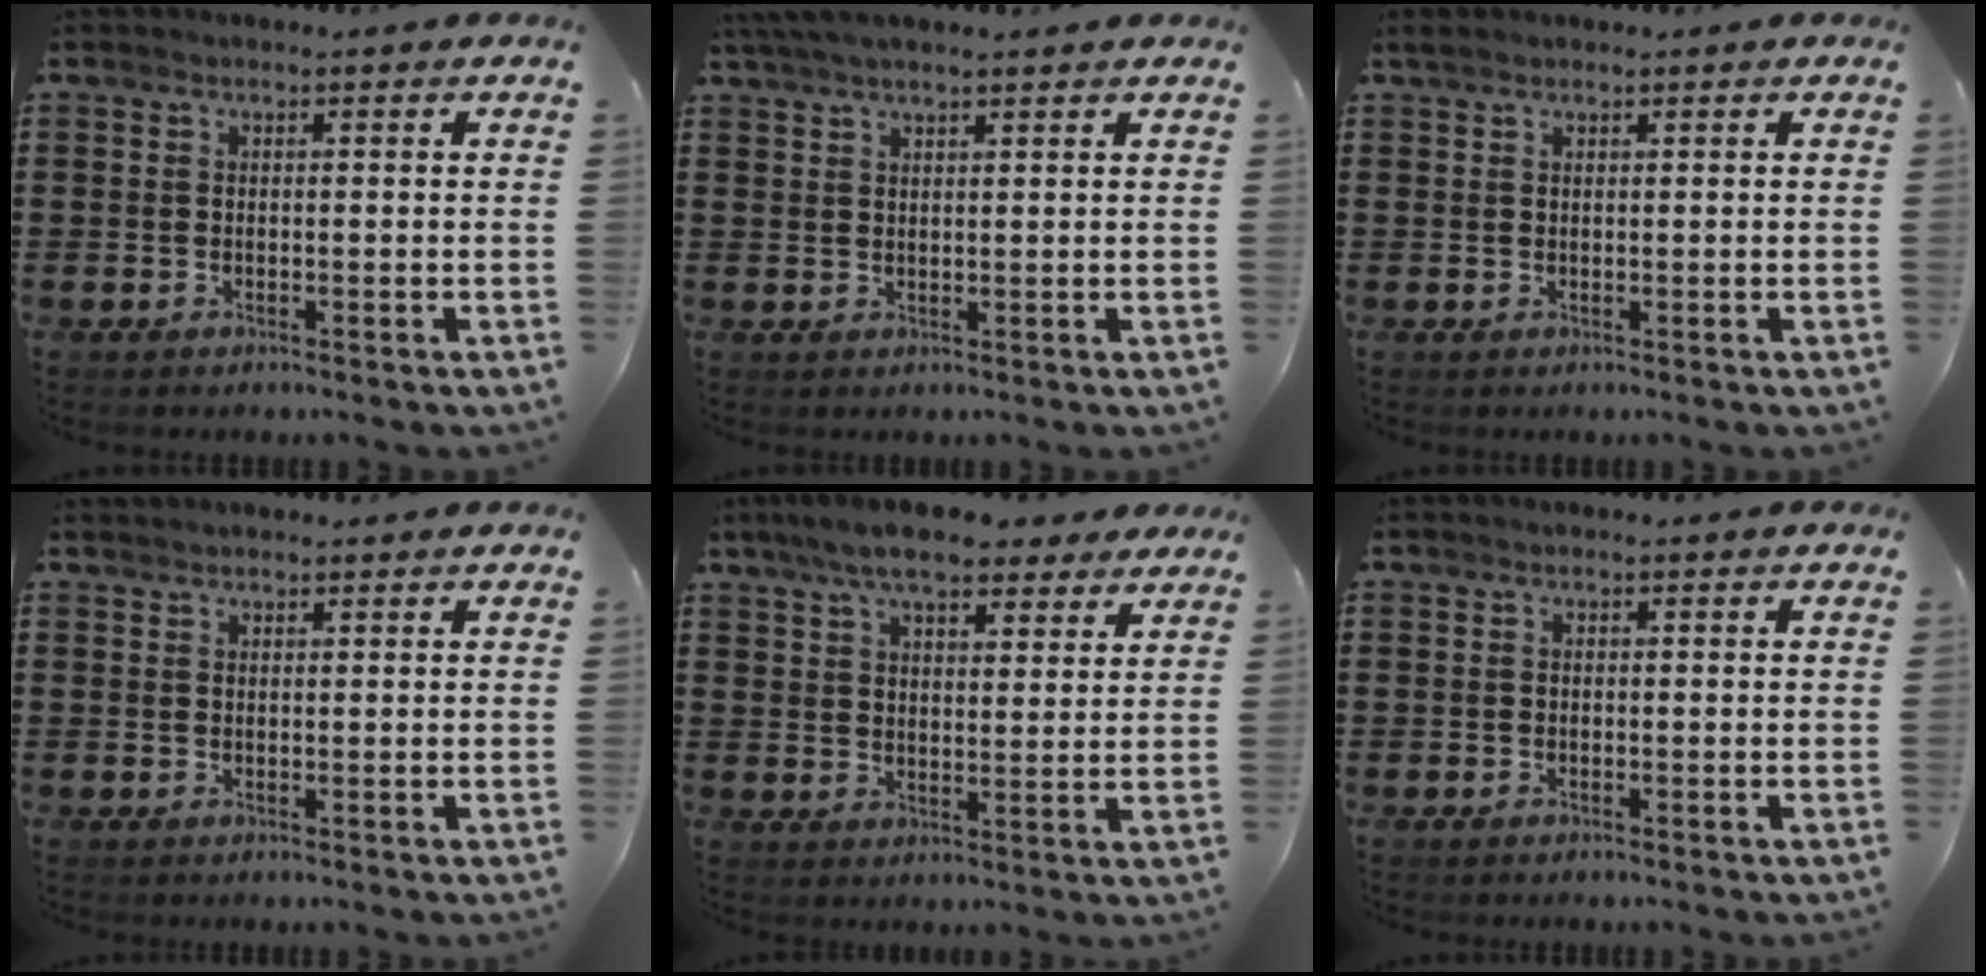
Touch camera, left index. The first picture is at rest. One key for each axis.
{"total": 3.2, "fx": 2.7, "fy": 0.4, "fz": 1.7, "tx": -0.039, "ty": 0.002, "tz": 0.051}
{"total": 0.9, "fx": 0.7, "fy": 0.3, "fz": 0.4, "tx": -0.010, "ty": 0.003, "tz": 0.014}
{"total": 0.9, "fx": 0.9, "fy": 0.2, "fz": 0.0, "tx": -0.003, "ty": 0.000, "tz": 0.018}
{"total": 8.3, "fx": 6.9, "fy": 2.2, "fz": 4.1, "tx": -0.093, "ty": -0.006, "tz": 0.126}
{"total": 0.0}